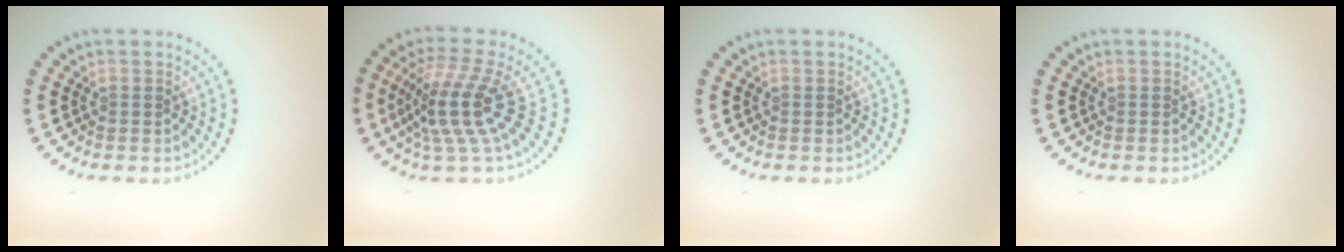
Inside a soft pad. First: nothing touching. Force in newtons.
{"total": 4.9, "press": 3.6, "slide": 3.3}
{"total": 0.0}
{"total": 0.0}